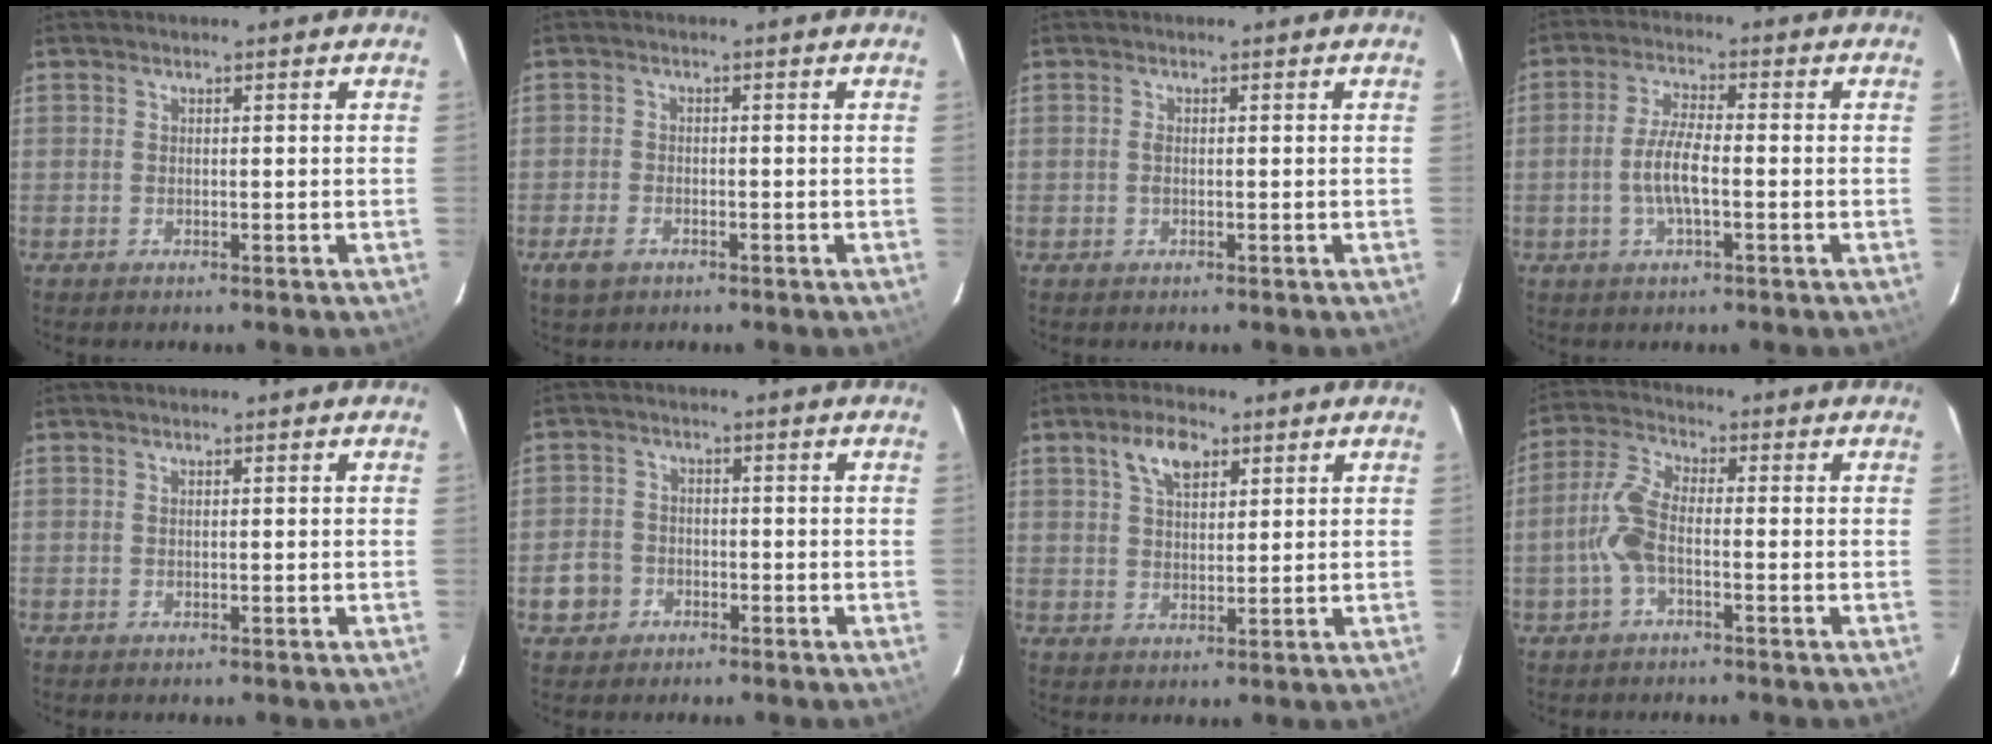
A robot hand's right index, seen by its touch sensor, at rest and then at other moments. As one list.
[{"total": 3.9, "force": [-2.3, 2.4, 2.0], "torque": [-0.051, -0.004, -0.040]}, {"total": 0.9, "force": [-0.1, 0.6, 0.6], "torque": [-0.011, 0.001, -0.003]}, {"total": 6.6, "force": [-1.4, 1.8, 6.1], "torque": [-0.125, 0.004, -0.028]}, {"total": 0.0}, {"total": 5.1, "force": [-2.3, 4.4, 1.1], "torque": [-0.030, 0.018, -0.037]}, {"total": 6.1, "force": [3.3, 3.0, 4.2], "torque": [-0.074, 0.013, 0.060]}, {"total": 6.9, "force": [-1.9, 2.7, 6.0], "torque": [-0.139, 0.011, -0.041]}]